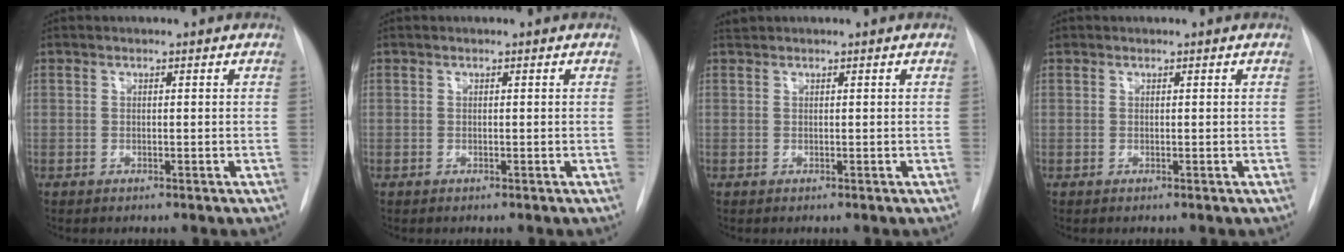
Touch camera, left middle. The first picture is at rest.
{"total": 0.0}
{"total": 0.5, "force": [0.5, 0.0, -0.1], "torque": [-0.007, 0.010, 0.013]}
{"total": 0.0}